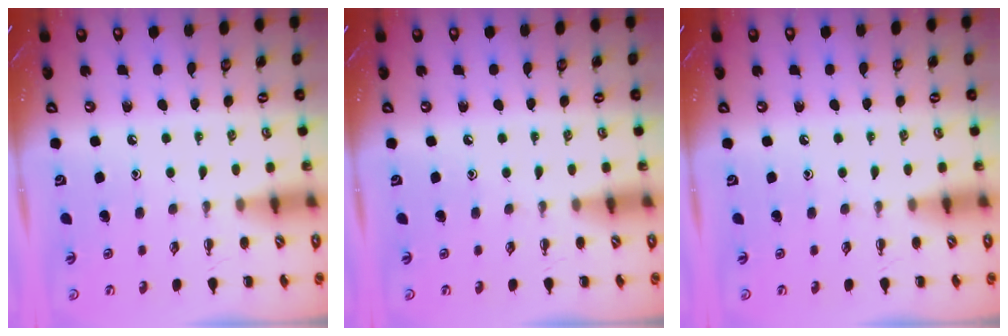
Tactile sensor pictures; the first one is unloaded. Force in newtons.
{"total": 0.0}
{"total": 0.0}